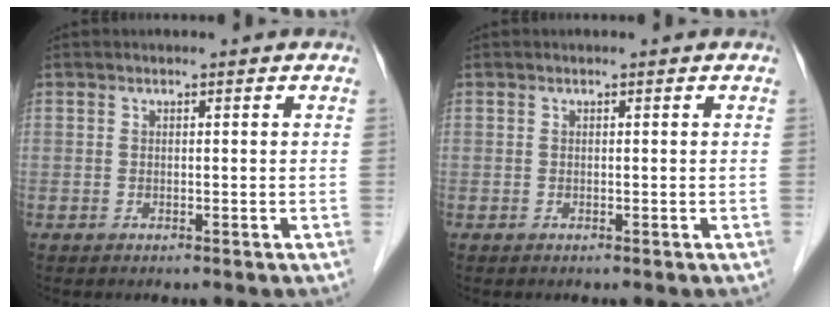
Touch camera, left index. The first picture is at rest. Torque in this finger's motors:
{"motor_torque": [-0.01, 0.01, 0.00, 0.00]}